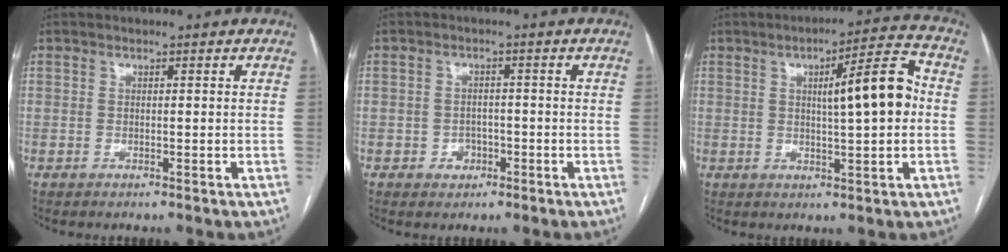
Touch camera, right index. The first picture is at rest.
{"total": 2.6, "force": [-1.1, 2.1, 0.9], "torque": [-0.005, 0.008, -0.013]}
{"total": 10.1, "force": [1.0, 1.4, 10.0], "torque": [-0.142, 0.023, 0.016]}